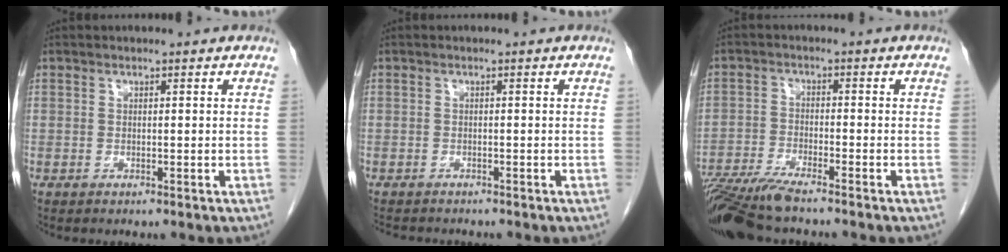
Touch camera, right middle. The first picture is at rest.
{"total": 4.4, "force": [-4.0, 1.1, 1.4], "torque": [-0.021, -0.008, -0.057]}
{"total": 9.1, "force": [-7.9, -0.1, 4.5], "torque": [-0.075, -0.026, -0.139]}